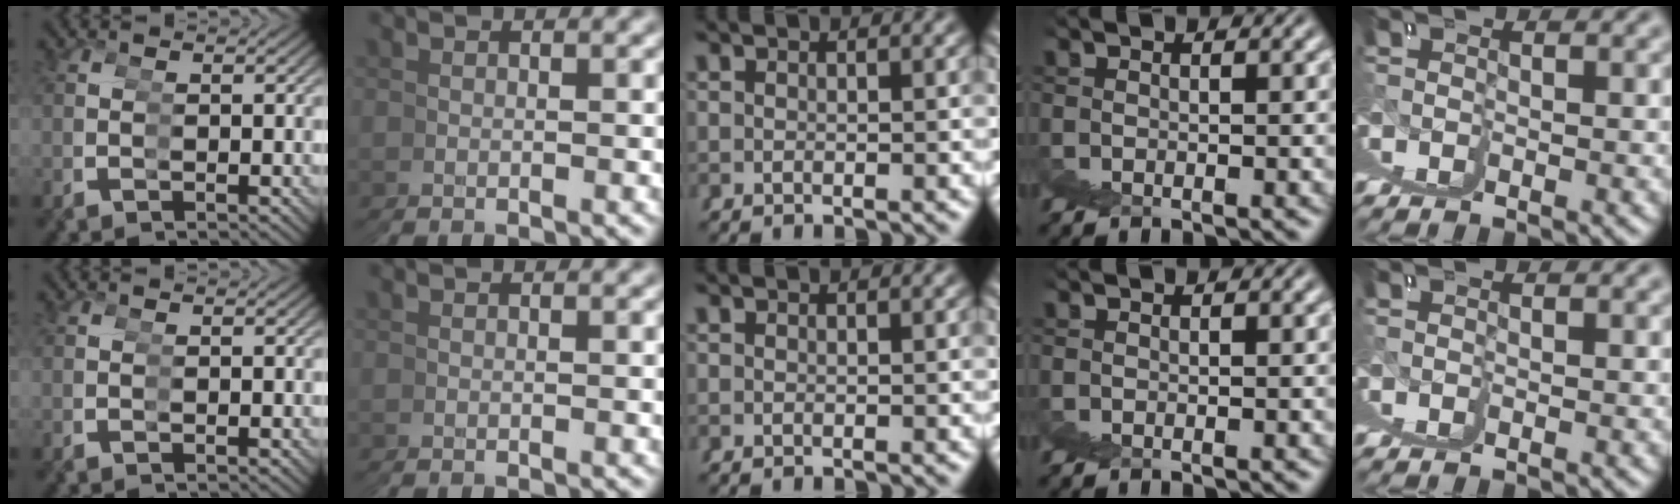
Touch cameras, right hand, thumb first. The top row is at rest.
{}